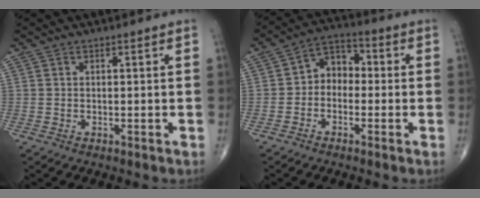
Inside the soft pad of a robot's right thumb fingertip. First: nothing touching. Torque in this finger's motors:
{"motor_torque": [-0.07, 0.00, -0.08, -0.01, -0.04]}